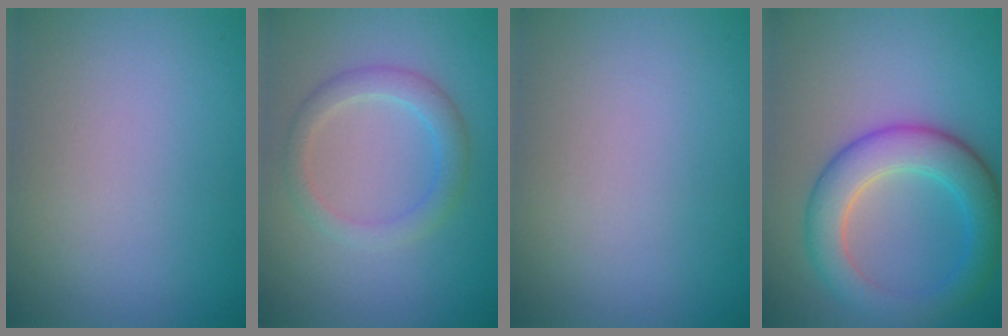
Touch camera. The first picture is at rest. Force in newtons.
{"total": 2.7, "press": 2.7, "slide": 0.3}
{"total": 0.0}
{"total": 6.0, "press": 6.0, "slide": 0.3}